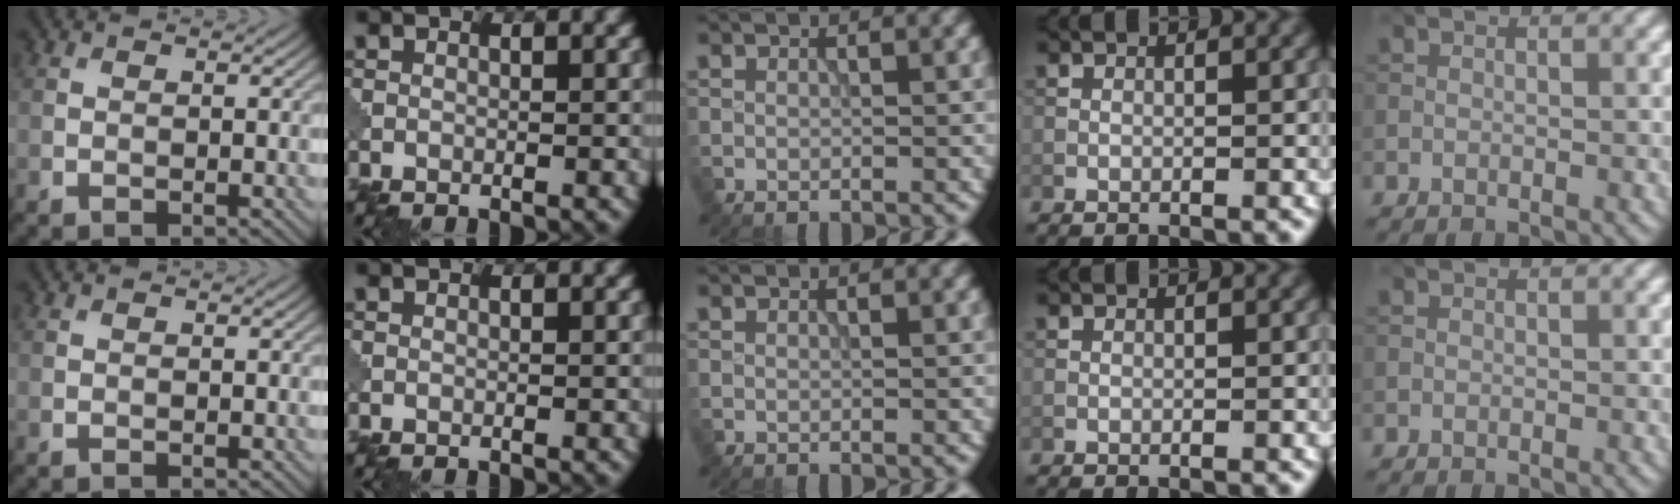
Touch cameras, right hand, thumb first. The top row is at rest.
{}